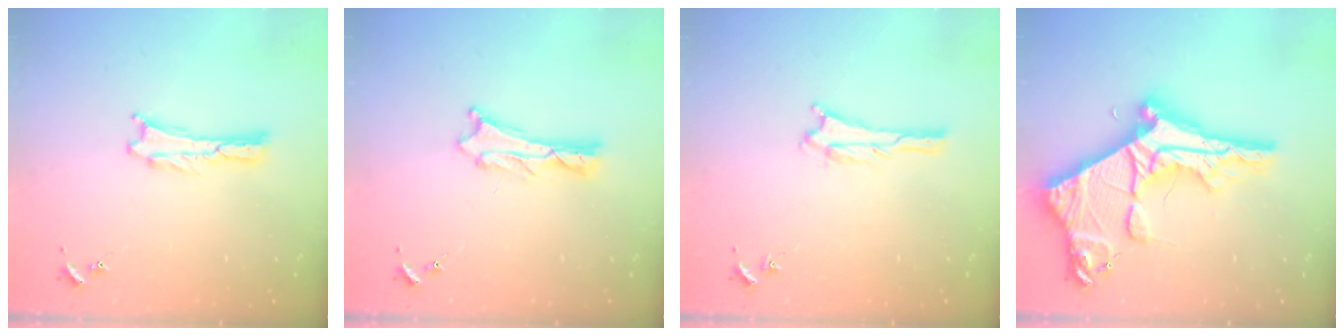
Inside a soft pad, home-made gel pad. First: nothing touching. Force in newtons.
{"total": 1.1, "press": 1.0, "slide": 0.2}
{"total": 0.6, "press": 0.6, "slide": 0.1}
{"total": 12.9, "press": 12.9, "slide": 1.3}